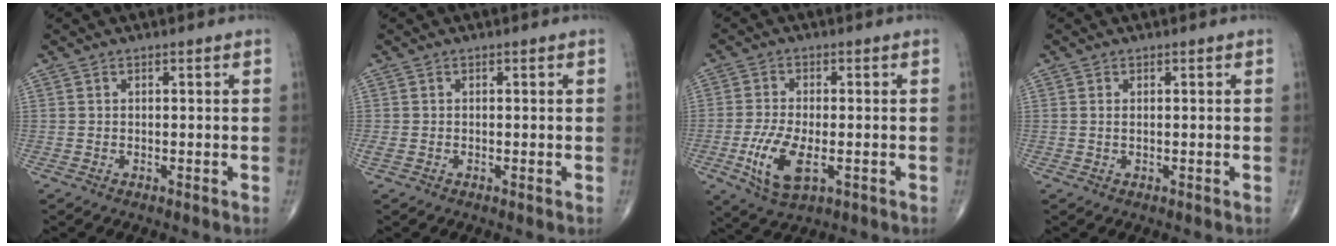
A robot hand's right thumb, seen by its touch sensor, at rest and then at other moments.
{"total": 1.1, "force": [-0.2, 0.6, 1.0], "torque": [-0.032, -0.005, -0.006]}
{"total": 9.1, "force": [-2.6, 4.0, 7.7], "torque": [-0.161, -0.007, -0.043]}
{"total": 0.5, "force": [0.1, 0.2, 0.5], "torque": [-0.014, -0.001, 0.003]}